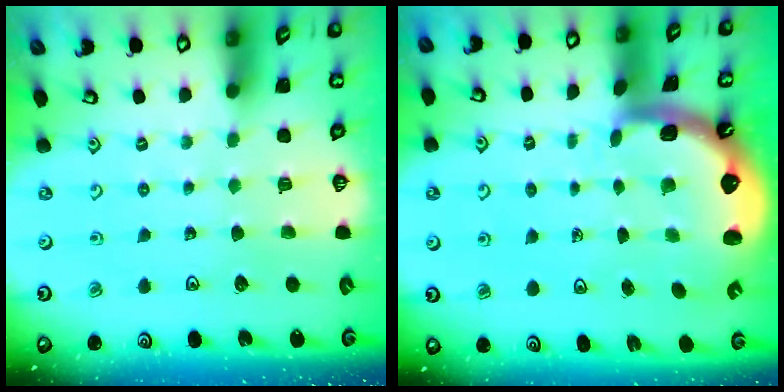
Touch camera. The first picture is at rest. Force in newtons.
{"total": 3.4, "press": 2.4, "slide": 2.4}